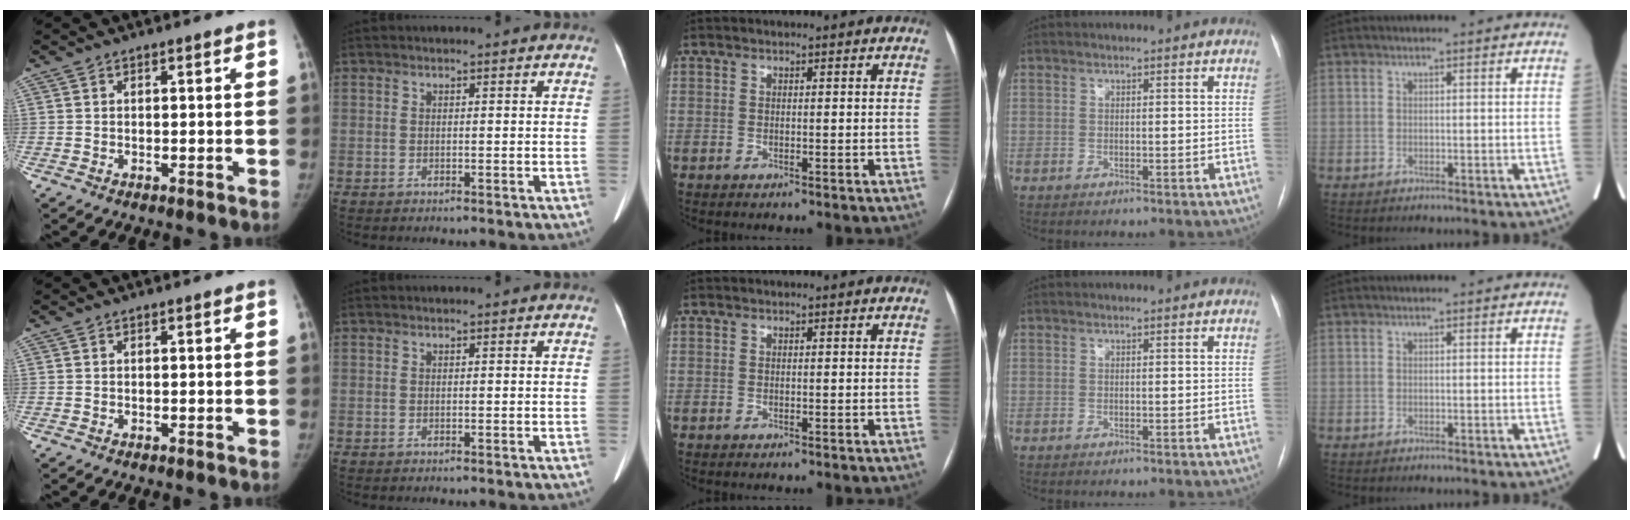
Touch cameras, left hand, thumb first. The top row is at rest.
{}